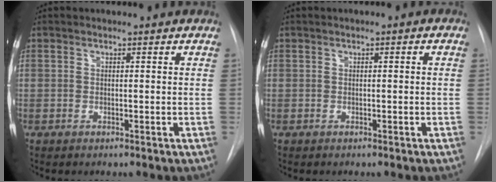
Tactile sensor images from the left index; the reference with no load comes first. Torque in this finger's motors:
{"motor_torque": [0.13, -0.96, -0.45, 0.02]}